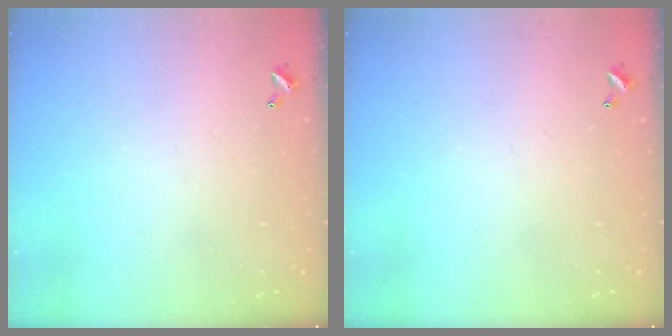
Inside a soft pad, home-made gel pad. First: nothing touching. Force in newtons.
{"total": 0.0}